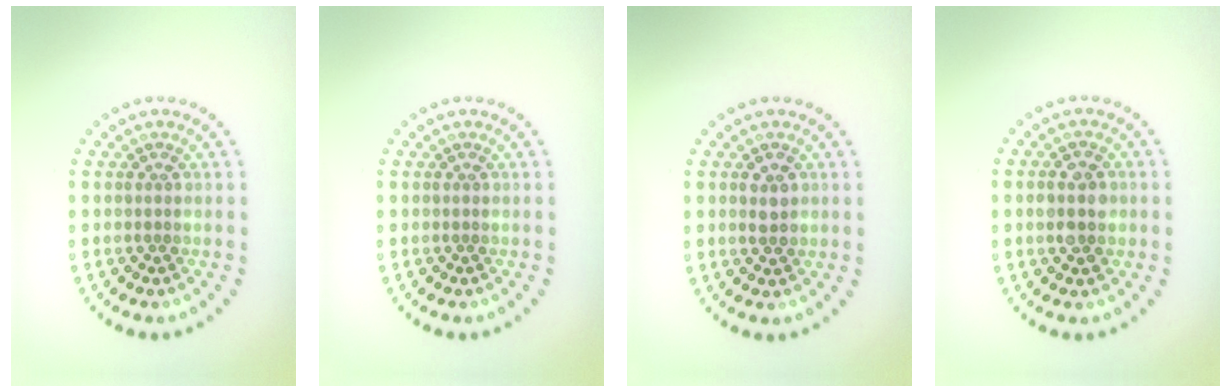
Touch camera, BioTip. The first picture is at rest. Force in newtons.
{"total": 0.0}
{"total": 1.6, "press": 1.6, "slide": 0.2}
{"total": 2.7, "press": 2.7, "slide": 0.1}